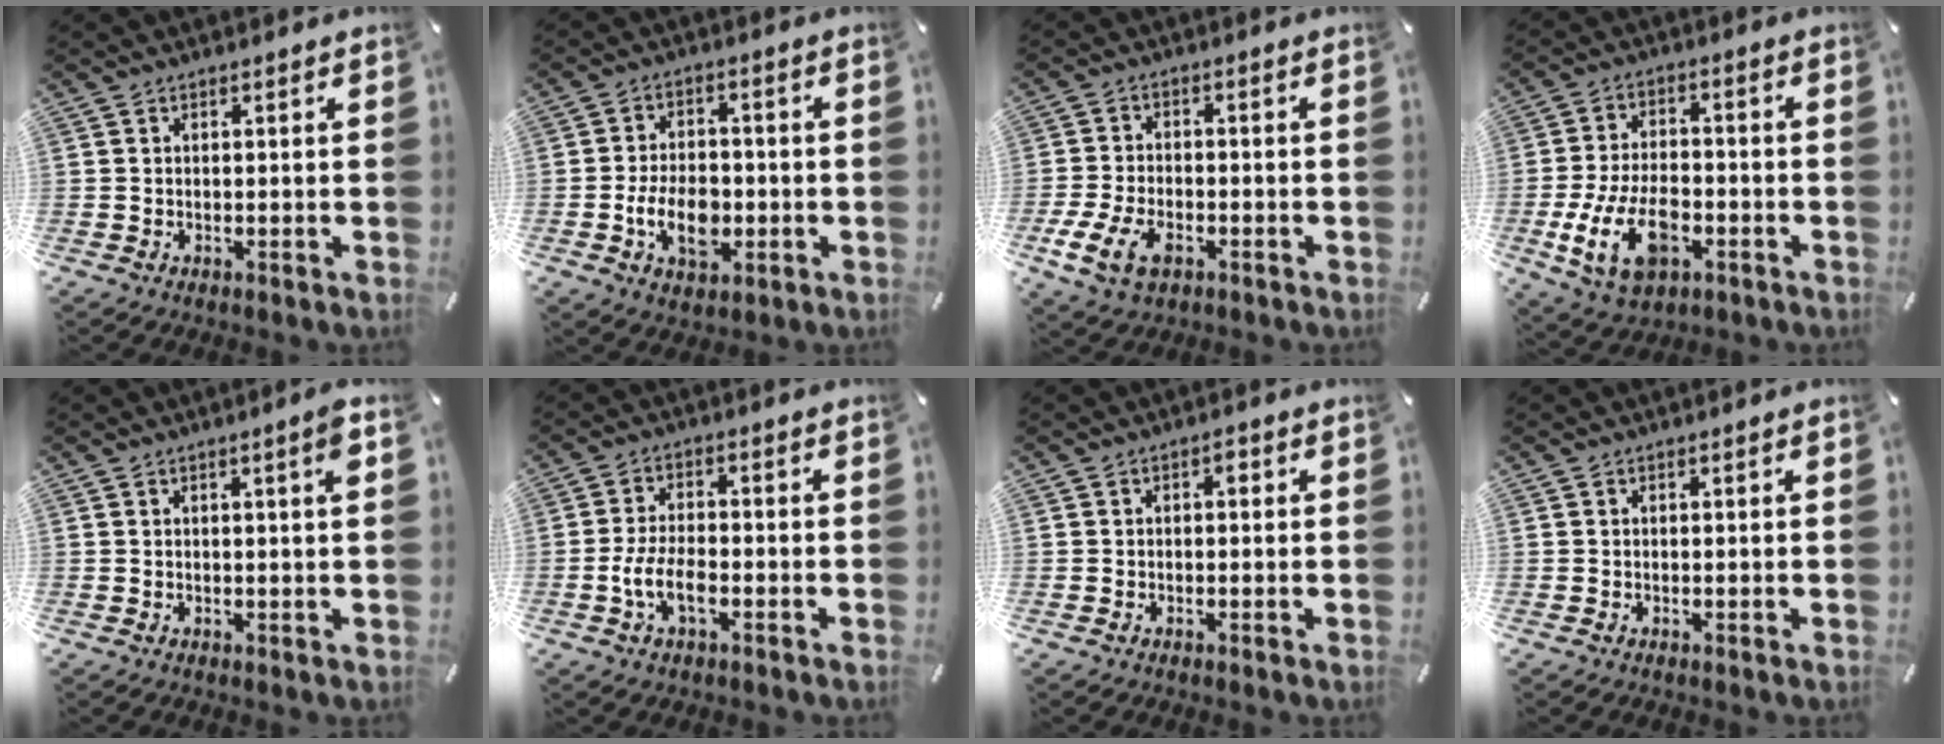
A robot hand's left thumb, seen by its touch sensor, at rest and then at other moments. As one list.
[{"total": 9.7, "force": [-2.5, 6.4, 6.9], "torque": [-0.136, 0.009, -0.043]}, {"total": 8.7, "force": [-3.7, 5.2, 5.9], "torque": [-0.137, 0.005, -0.068]}, {"total": 13.6, "force": [-4.7, 8.2, 9.8], "torque": [-0.199, 0.007, -0.082]}, {"total": 3.4, "force": [1.1, 0.3, 3.2], "torque": [-0.047, -0.006, 0.013]}, {"total": 6.8, "force": [-2.4, 3.1, 5.5], "torque": [-0.115, 0.003, -0.044]}, {"total": 1.6, "force": [-0.1, 0.8, 1.3], "torque": [-0.021, 0.004, -0.007]}, {"total": 0.0}]